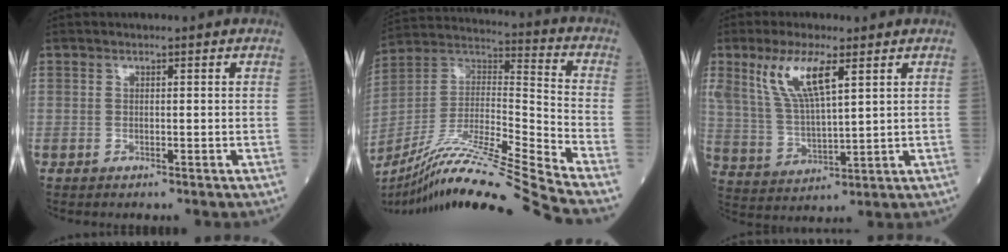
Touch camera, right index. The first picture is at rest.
{"total": 24.2, "force": [-20.6, -2.7, 12.4], "torque": [-0.229, -0.031, -0.365]}
{"total": 10.0, "force": [5.0, 2.3, 8.3], "torque": [-0.184, 0.005, 0.106]}